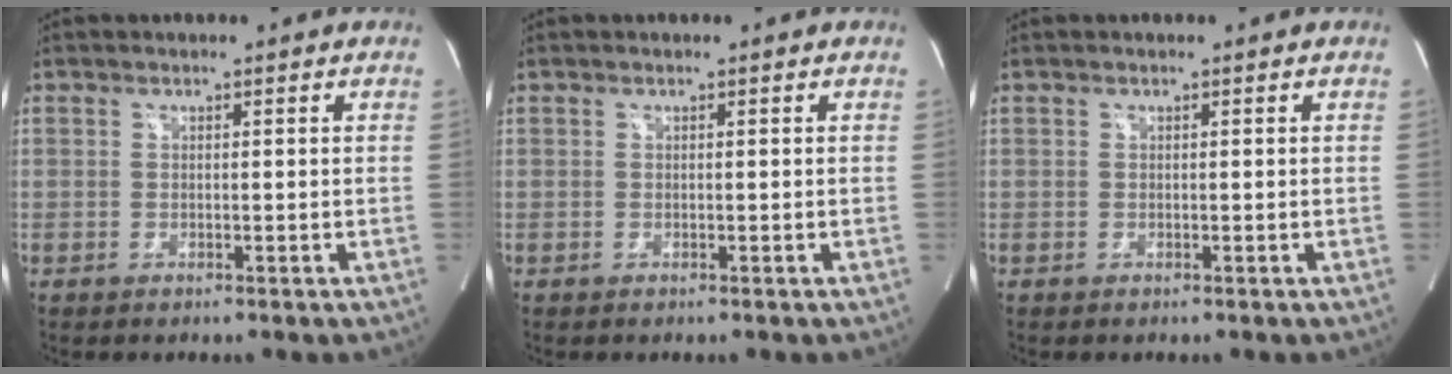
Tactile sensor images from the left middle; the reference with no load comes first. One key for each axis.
{"total": 0.0}
{"total": 0.0}